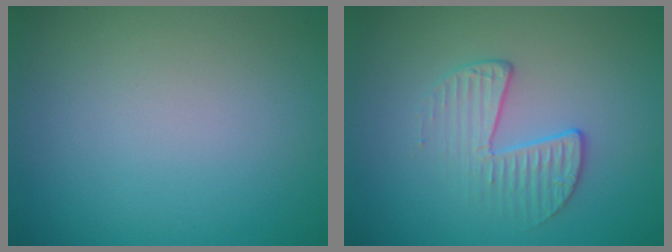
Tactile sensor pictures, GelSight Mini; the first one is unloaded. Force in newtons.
{"total": 2.4, "press": 1.7, "slide": 1.8}